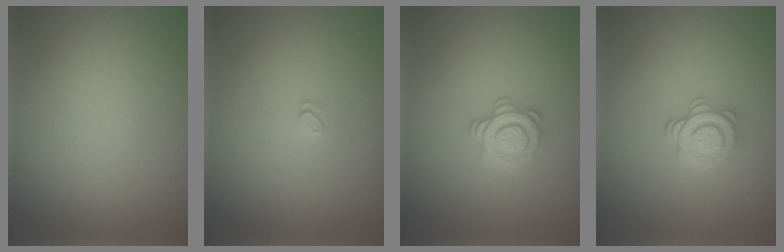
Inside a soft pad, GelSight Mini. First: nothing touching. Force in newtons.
{"total": 0.7, "press": 0.7, "slide": 0.1}
{"total": 2.9, "press": 2.5, "slide": 1.3}
{"total": 2.9, "press": 2.5, "slide": 1.3}